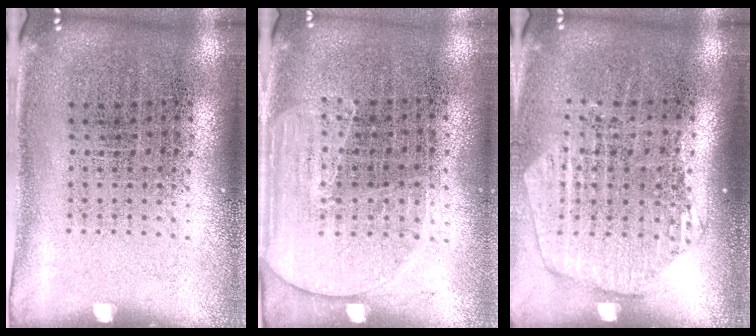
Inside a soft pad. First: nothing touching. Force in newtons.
{"total": 1.6, "press": 1.4, "slide": 0.8}
{"total": 1.6, "press": 1.5, "slide": 0.7}